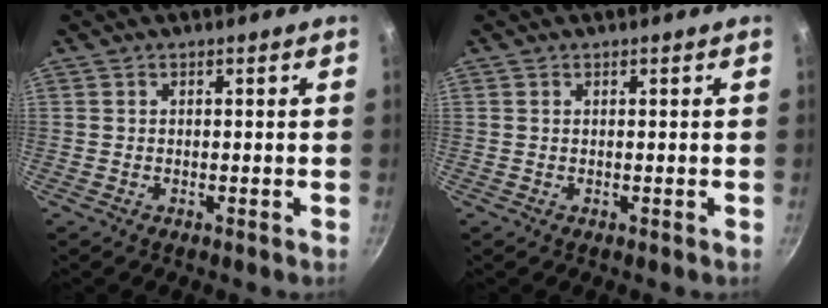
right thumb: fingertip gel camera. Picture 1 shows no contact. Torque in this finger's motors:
{"motor_torque": [0.20, 0.03, 0.06, -0.31, 0.04]}